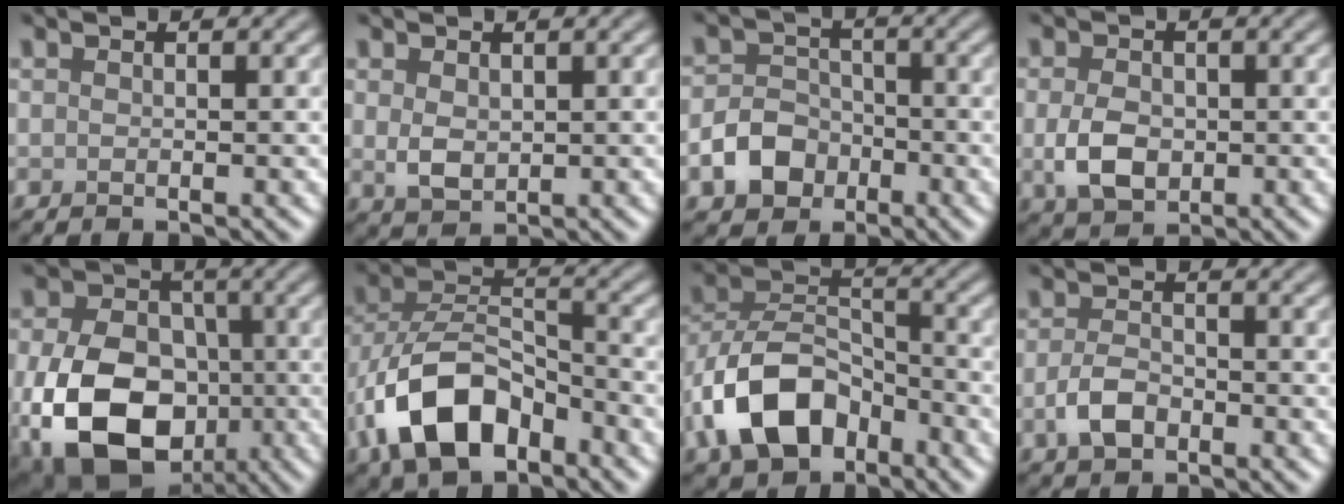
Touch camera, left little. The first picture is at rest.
{"total": 2.3, "force": [0.4, 1.5, 1.7], "torque": [-0.036, -0.002, 0.012]}
{"total": 4.2, "force": [-1.9, 3.2, 1.9], "torque": [-0.034, 0.000, -0.039]}
{"total": 3.8, "force": [-0.5, 2.7, 2.7], "torque": [-0.057, -0.005, -0.011]}
{"total": 15.1, "force": [-4.2, 10.8, 9.6], "torque": [-0.171, -0.036, -0.068]}
{"total": 9.3, "force": [-4.6, 5.1, 6.2], "torque": [-0.127, 0.009, -0.092]}
{"total": 9.1, "force": [-4.5, 5.6, 5.5], "torque": [-0.107, 0.007, -0.093]}
{"total": 2.8, "force": [-1.2, 1.7, 1.9], "torque": [-0.040, 0.000, -0.028]}